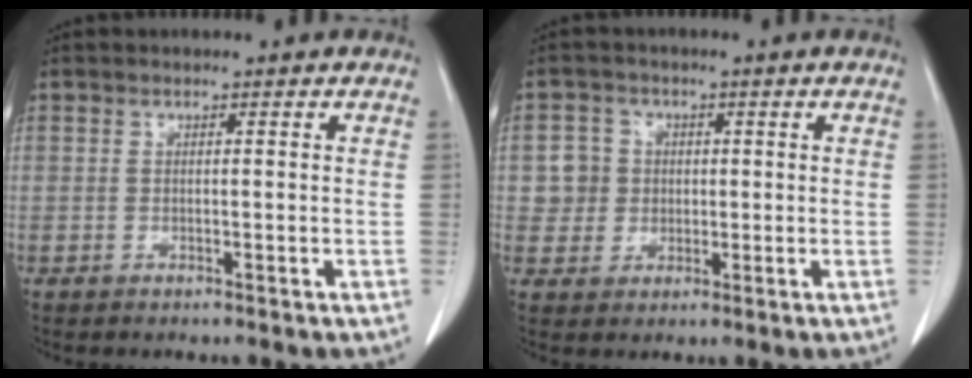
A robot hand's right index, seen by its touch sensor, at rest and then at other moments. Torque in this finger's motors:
{"motor_torque": [0.14, 0.22, 0.09, 0.02]}